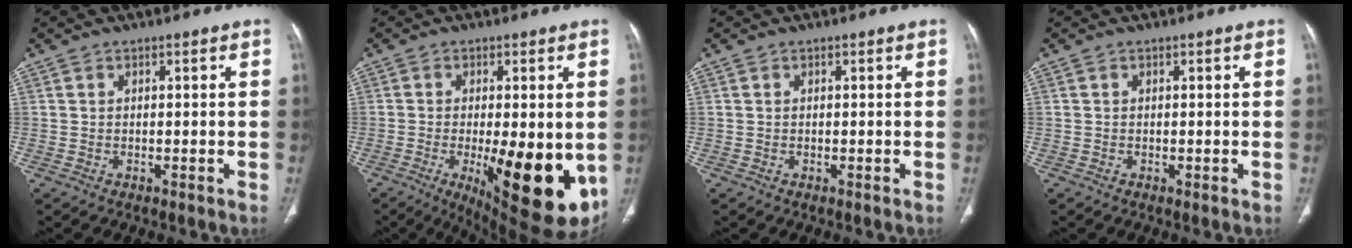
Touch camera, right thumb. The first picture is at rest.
{"total": 18.6, "force": [-4.3, 6.4, 16.9], "torque": [-0.194, -0.026, -0.037]}
{"total": 0.0}
{"total": 0.0}